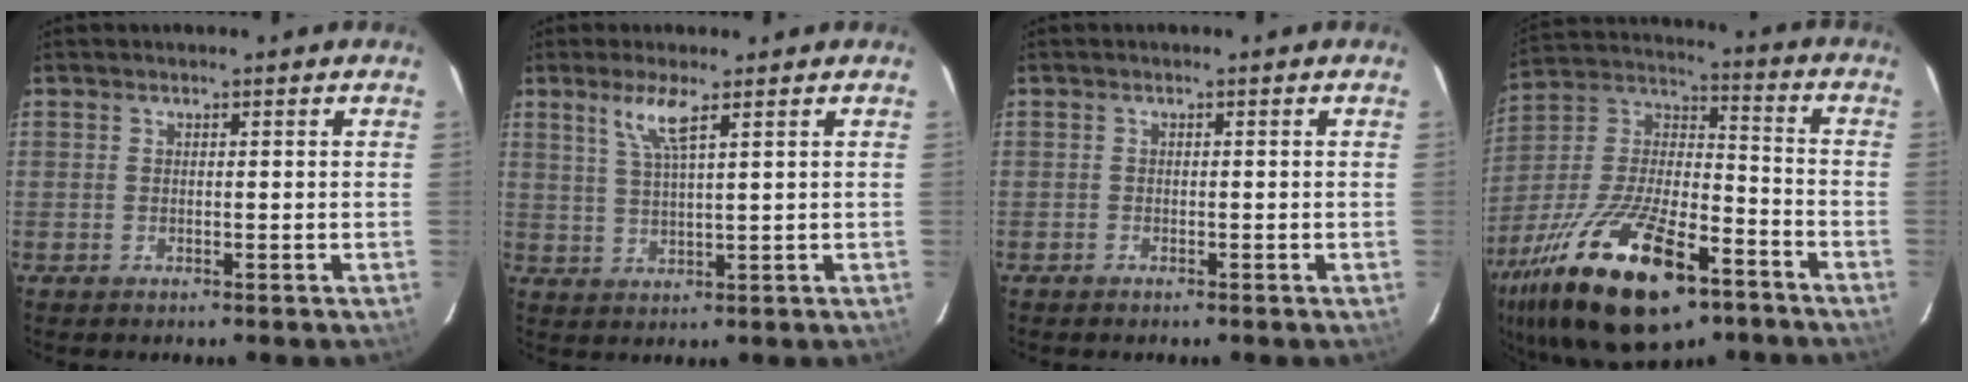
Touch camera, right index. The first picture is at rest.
{"total": 4.9, "force": [2.8, 0.1, 4.0], "torque": [-0.084, -0.002, 0.059]}
{"total": 0.7, "force": [-0.5, 0.4, 0.0], "torque": [-0.002, 0.003, -0.009]}
{"total": 27.8, "force": [-15.9, 11.1, 19.9], "torque": [-0.391, -0.026, -0.266]}